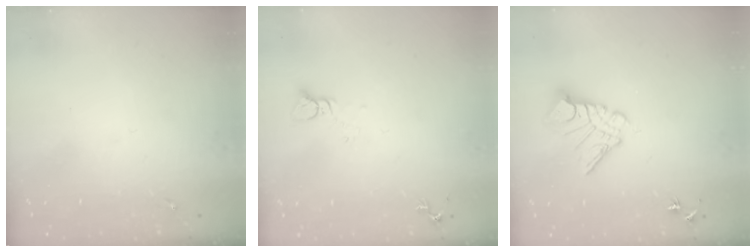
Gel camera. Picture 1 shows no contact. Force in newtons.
{"total": 3.0, "press": 3.0, "slide": 0.2}
{"total": 10.6, "press": 10.5, "slide": 1.1}